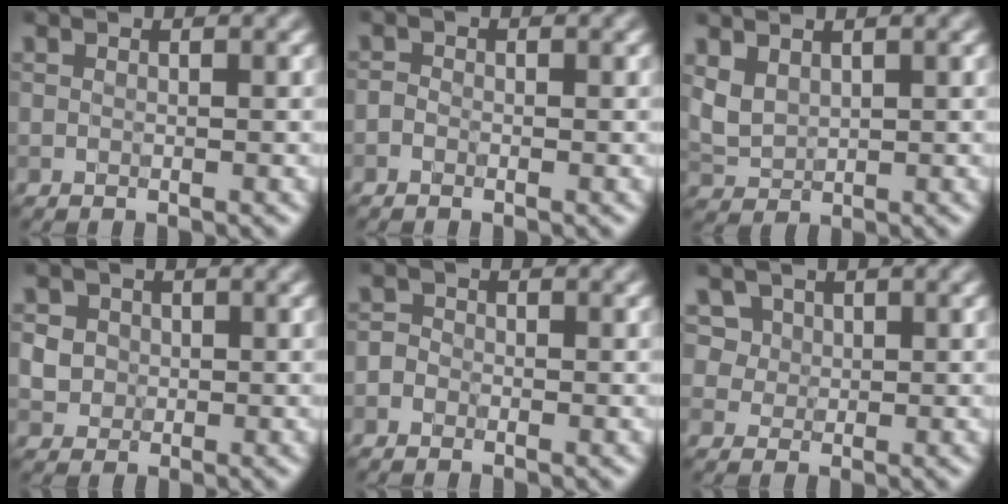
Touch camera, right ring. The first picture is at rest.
{"total": 0.7, "force": [-0.5, 0.5, 0.3], "torque": [-0.003, -0.001, -0.012]}
{"total": 2.3, "force": [1.2, 1.5, 1.3], "torque": [-0.033, -0.002, 0.030]}
{"total": 4.0, "force": [1.0, 3.5, 1.6], "torque": [-0.024, 0.018, 0.014]}
{"total": 1.2, "force": [-0.6, 1.0, 0.4], "torque": [0.001, 0.004, -0.017]}
{"total": 5.6, "force": [2.9, 4.2, 2.2], "torque": [-0.045, 0.007, 0.044]}